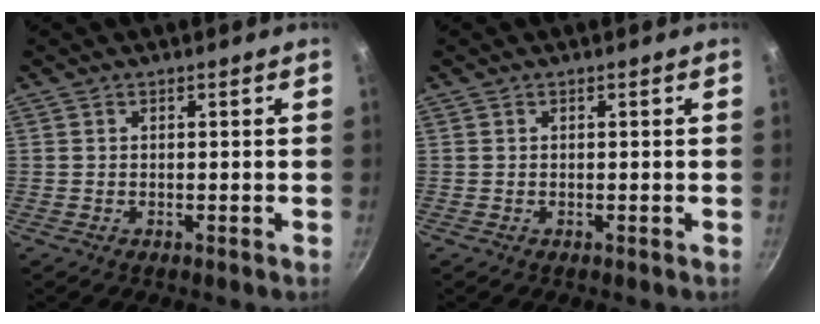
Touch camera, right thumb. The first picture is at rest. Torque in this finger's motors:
{"motor_torque": [-0.02, 0.02, 0.01, 0.01, 0.02]}